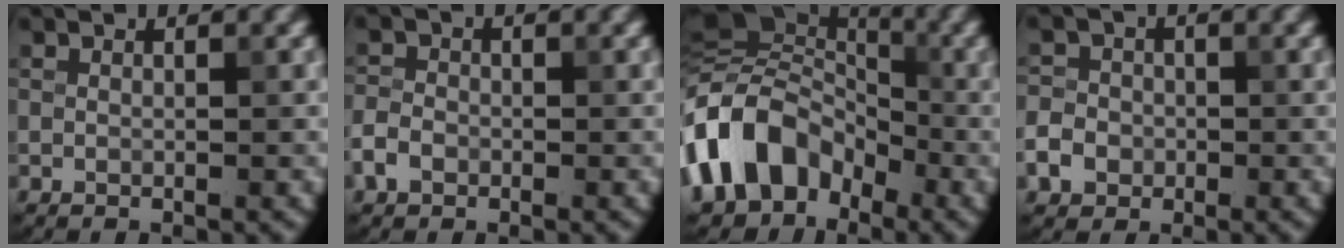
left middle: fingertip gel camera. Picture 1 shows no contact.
{"total": 2.1, "force": [-1.1, 1.5, 1.0], "torque": [-0.017, 0.004, -0.027]}
{"total": 10.0, "force": [-4.3, 7.0, 5.7], "torque": [-0.101, 0.012, -0.100]}
{"total": 3.3, "force": [-1.2, 2.9, 1.1], "torque": [-0.006, 0.000, -0.032]}